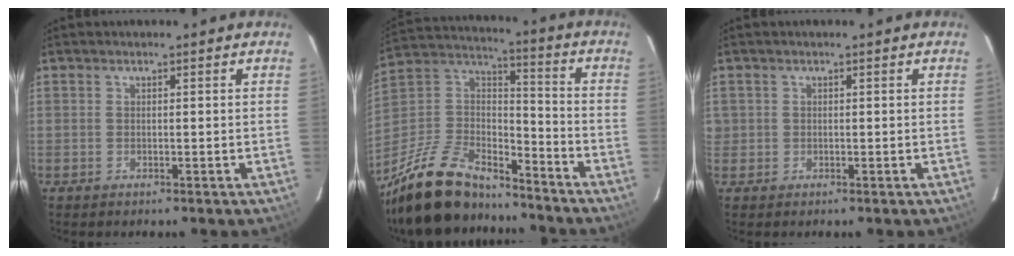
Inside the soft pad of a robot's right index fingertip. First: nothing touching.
{"total": 22.6, "force": [-17.6, 8.9, 11.1], "torque": [-0.242, 0.011, -0.300]}
{"total": 0.9, "force": [-0.1, 0.9, -0.1], "torque": [0.002, 0.000, -0.002]}